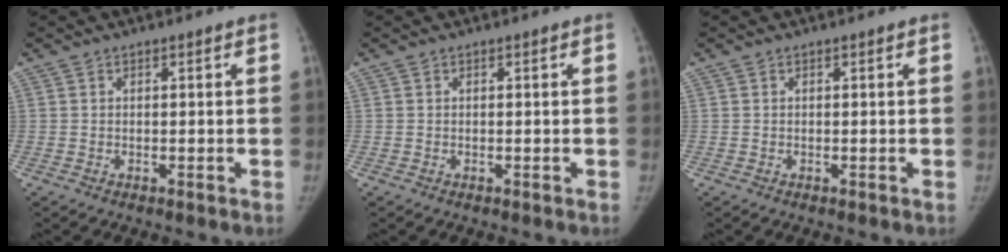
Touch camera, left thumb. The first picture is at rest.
{"total": 0.0}
{"total": 0.0}